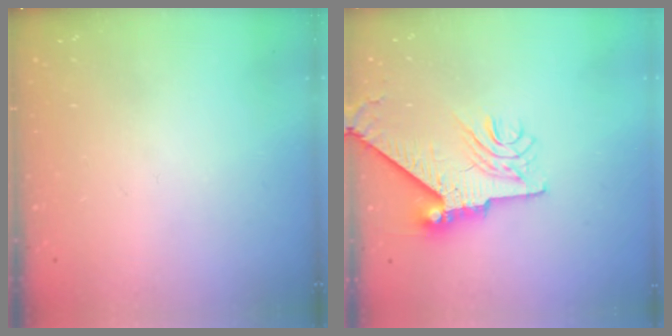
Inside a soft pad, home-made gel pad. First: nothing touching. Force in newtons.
{"total": 11.4, "press": 11.3, "slide": 1.5}